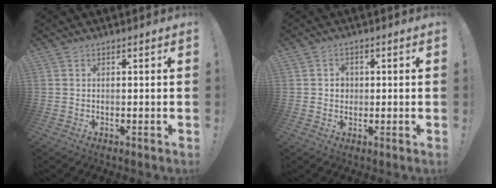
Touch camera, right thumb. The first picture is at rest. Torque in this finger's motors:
{"motor_torque": [-0.04, 0.19, 0.30, -0.32, -0.04]}